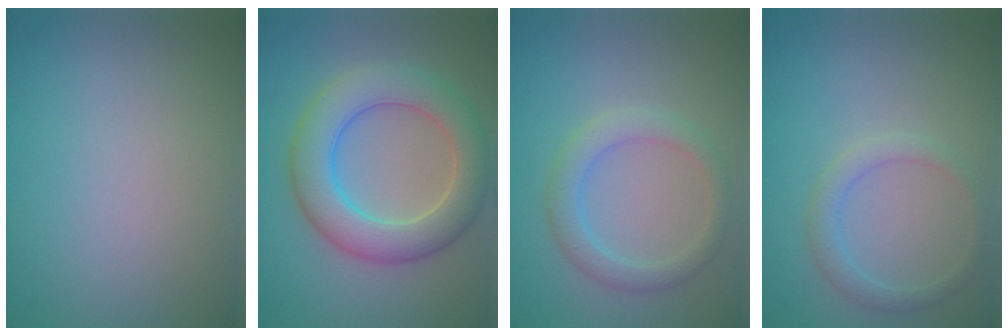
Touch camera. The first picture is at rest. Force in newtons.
{"total": 6.9, "press": 6.9, "slide": 0.3}
{"total": 2.9, "press": 2.9, "slide": 0.2}
{"total": 2.0, "press": 2.0, "slide": 0.1}